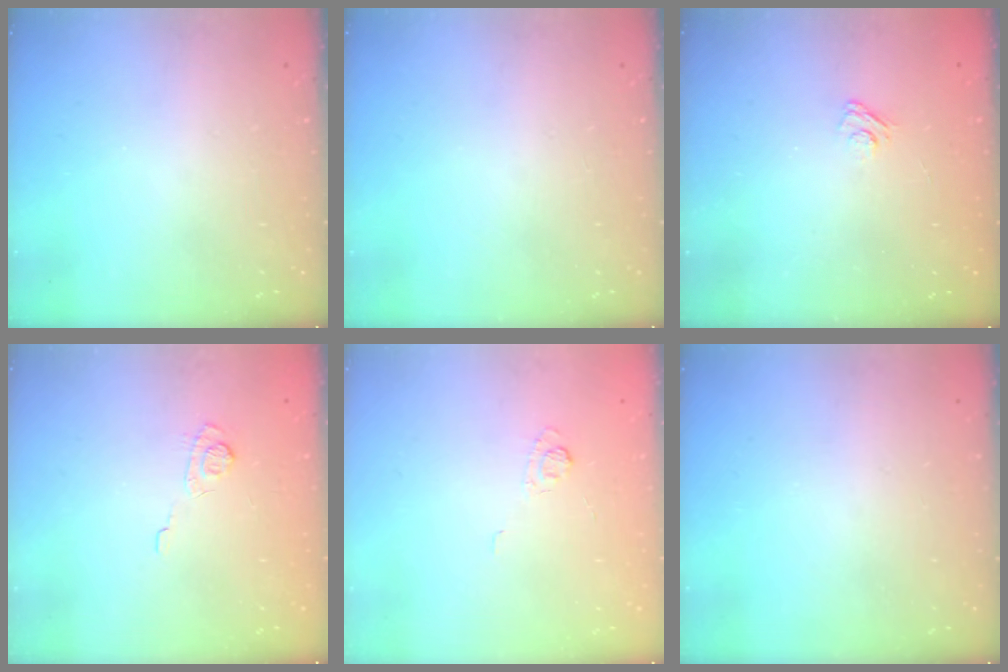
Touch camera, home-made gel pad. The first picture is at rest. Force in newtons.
{"total": 0.0}
{"total": 3.1, "press": 2.8, "slide": 1.3}
{"total": 8.2, "press": 8.0, "slide": 1.5}
{"total": 3.4, "press": 3.1, "slide": 1.5}
{"total": 0.0}